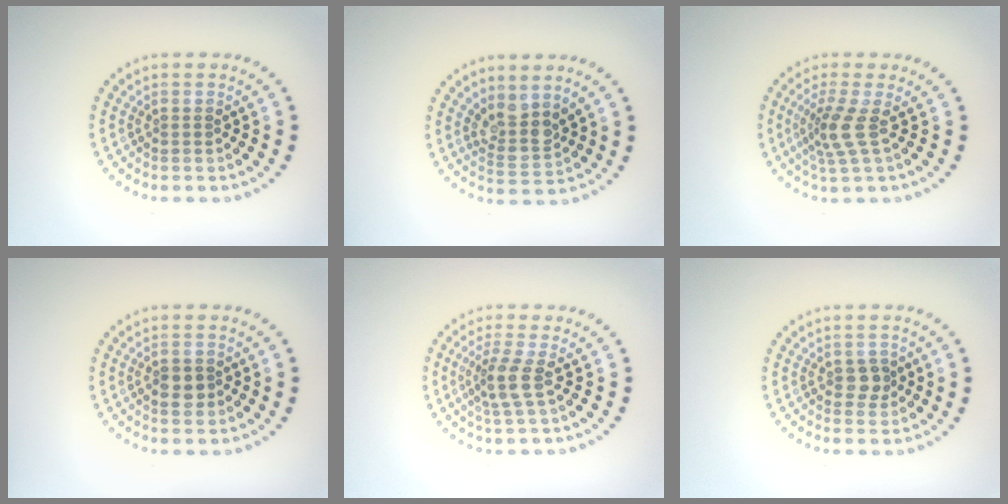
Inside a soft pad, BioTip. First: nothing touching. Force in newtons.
{"total": 2.9, "press": 2.2, "slide": 1.8}
{"total": 2.8, "press": 1.9, "slide": 2.0}
{"total": 1.7, "press": 1.7, "slide": 0.5}
{"total": 2.5, "press": 1.9, "slide": 1.7}
{"total": 1.5, "press": 1.5, "slide": 0.4}